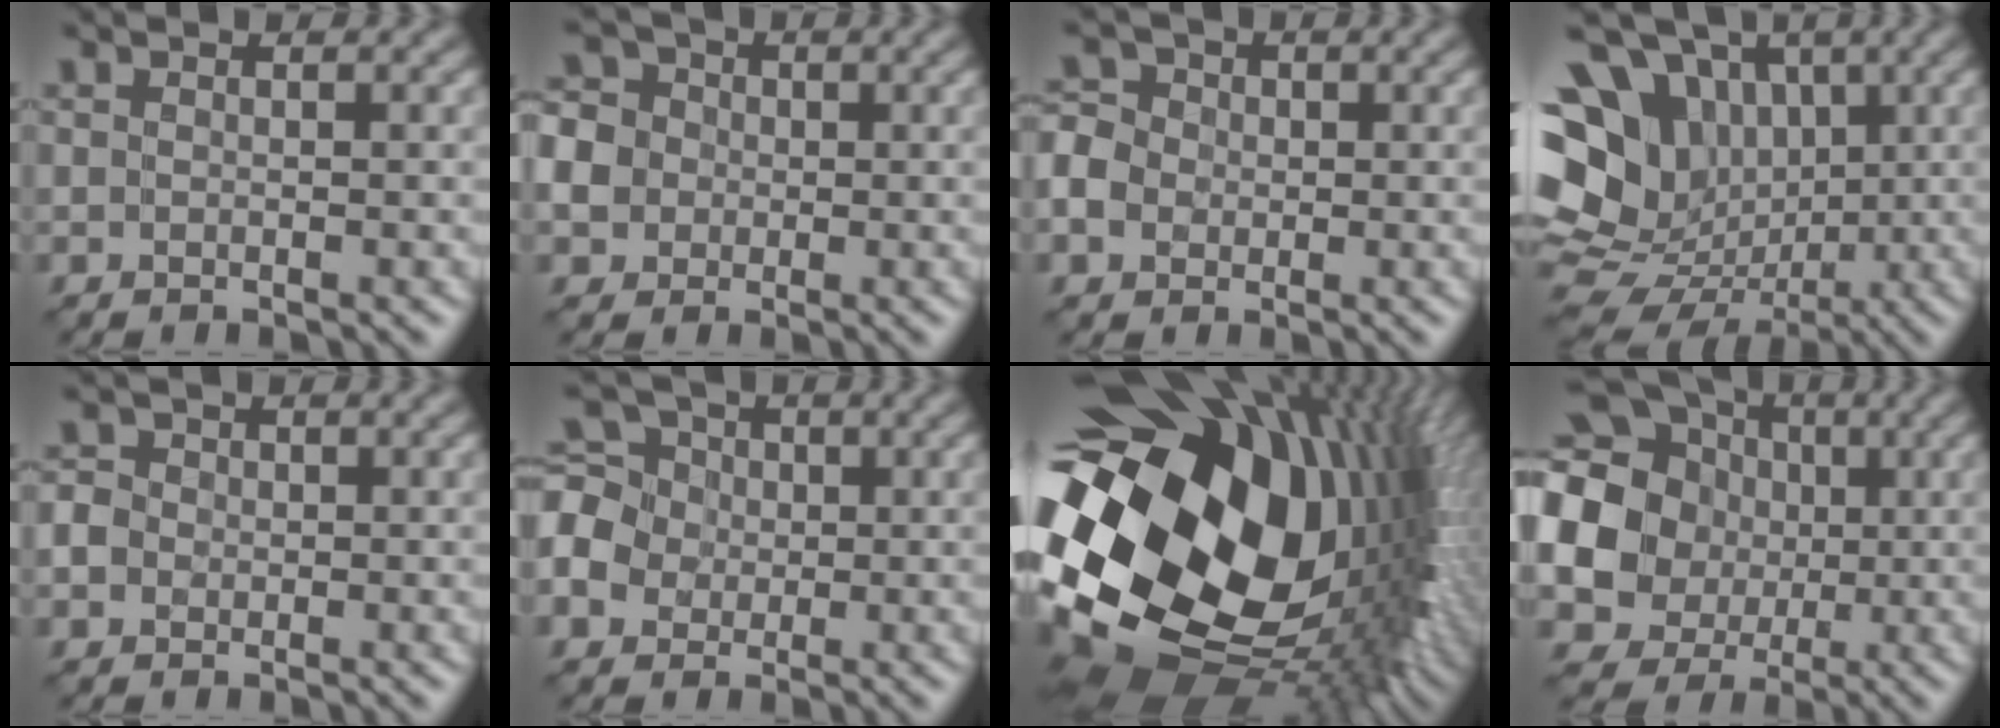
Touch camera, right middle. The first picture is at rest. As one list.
[{"total": 8.2, "force": [-1.3, 7.5, 3.1], "torque": [-0.075, 0.015, -0.061]}, {"total": 5.8, "force": [-1.3, 5.1, 2.4], "torque": [-0.060, 0.011, -0.048]}, {"total": 16.9, "force": [0.5, 14.5, 8.6], "torque": [-0.183, 0.027, -0.007]}, {"total": 4.2, "force": [-0.3, 3.9, 1.5], "torque": [-0.025, 0.026, -0.028]}, {"total": 7.1, "force": [-1.1, 6.4, 3.0], "torque": [-0.086, 0.018, -0.049]}, {"total": 21.2, "force": [0.6, 14.0, 15.9], "torque": [-0.311, -0.046, 0.026]}, {"total": 18.8, "force": [1.6, 17.5, 6.9], "torque": [-0.197, 0.022, -0.013]}]